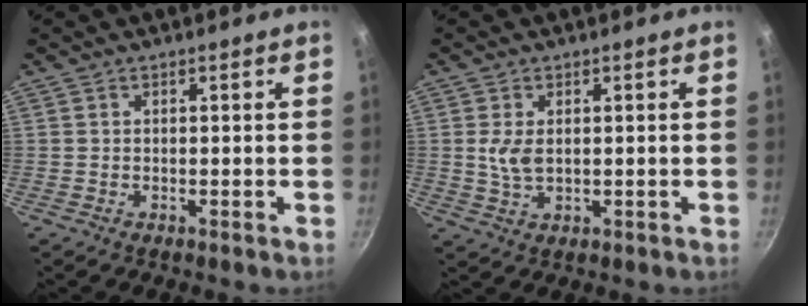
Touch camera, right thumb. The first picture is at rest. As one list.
[{"total": 4.1, "force": [0.5, 2.4, 3.3], "torque": [-0.066, -0.006, 0.013]}]